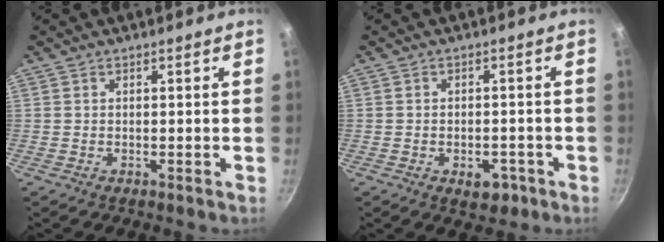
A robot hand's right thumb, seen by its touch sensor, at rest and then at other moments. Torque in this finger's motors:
{"motor_torque": [-0.32, 0.17, 0.01, 0.39, -0.01]}